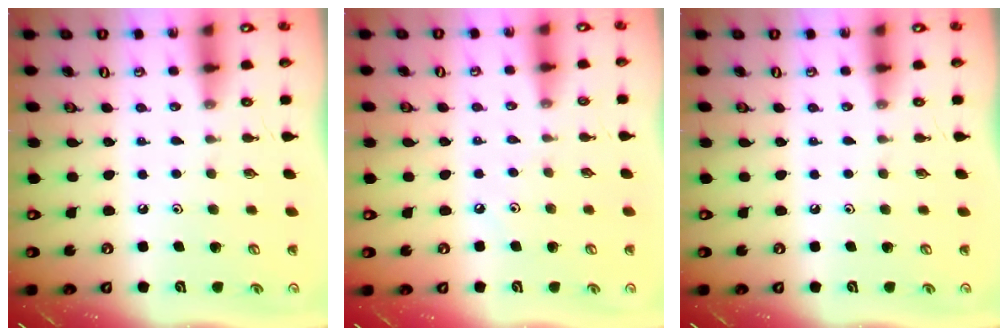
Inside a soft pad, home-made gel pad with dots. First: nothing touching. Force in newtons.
{"total": 2.9, "press": 2.9, "slide": 0.4}
{"total": 0.0}